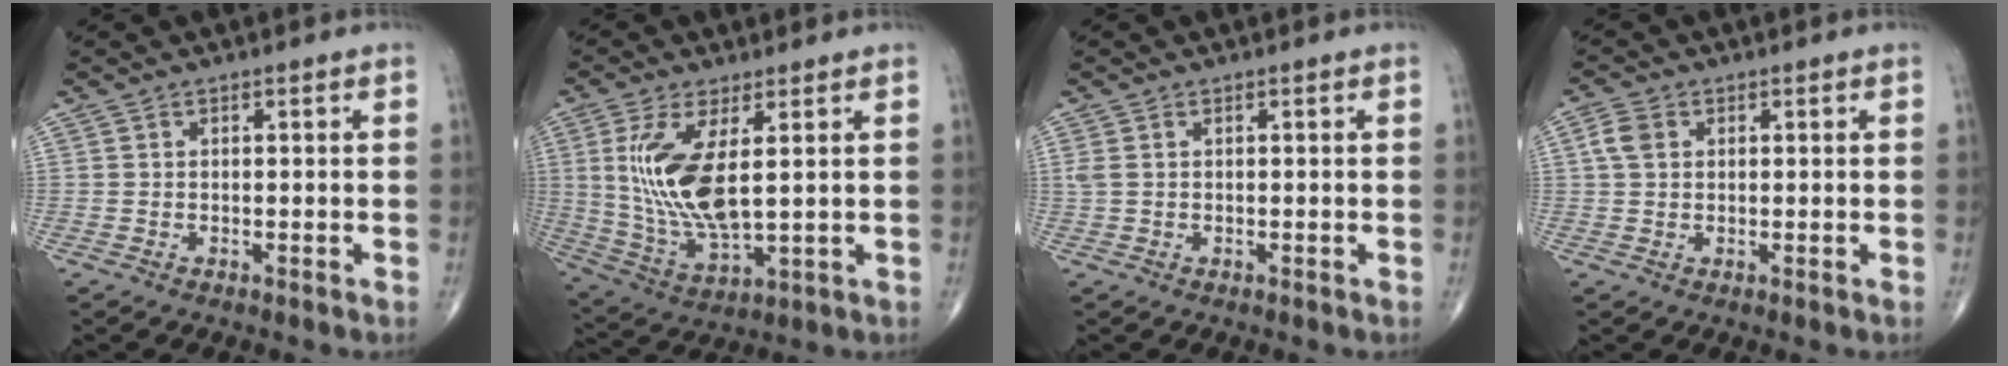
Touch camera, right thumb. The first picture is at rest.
{"total": 13.8, "force": [2.7, 5.2, 12.5], "torque": [-0.264, -0.024, 0.065]}
{"total": 1.5, "force": [0.5, 0.8, 1.2], "torque": [-0.043, 0.015, 0.016]}
{"total": 3.4, "force": [0.9, 2.5, 2.1], "torque": [-0.046, 0.007, 0.015]}